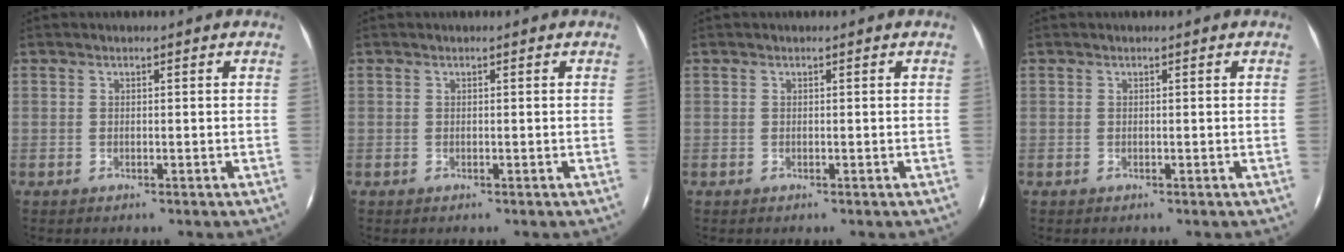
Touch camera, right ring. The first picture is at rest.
{"total": 0.0}
{"total": 0.0}
{"total": 0.0}